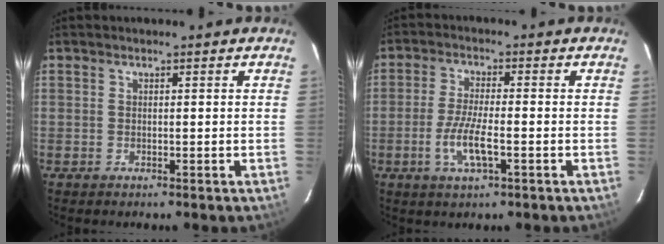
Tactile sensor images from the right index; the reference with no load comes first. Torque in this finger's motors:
{"motor_torque": [0.79, -0.34, 0.40, 0.13]}